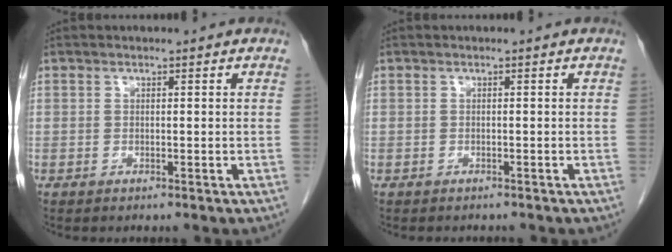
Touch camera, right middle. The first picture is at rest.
{"total": 1.8, "force": [-1.7, 0.7, 0.3], "torque": [-0.007, -0.002, -0.021]}